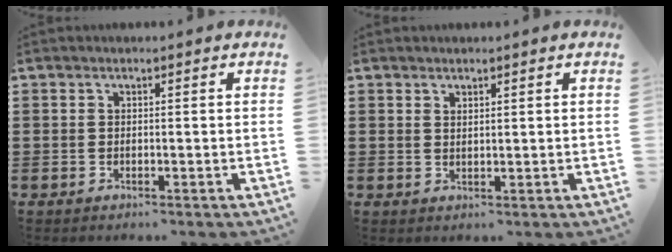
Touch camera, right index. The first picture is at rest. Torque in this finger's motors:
{"motor_torque": [-0.43, 0.79, -0.05, -0.01]}